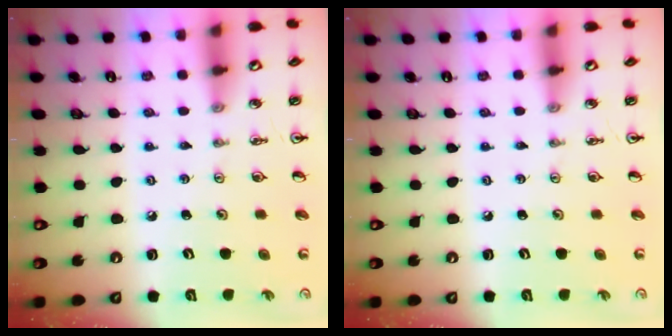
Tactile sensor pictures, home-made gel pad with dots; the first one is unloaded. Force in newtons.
{"total": 0.0}